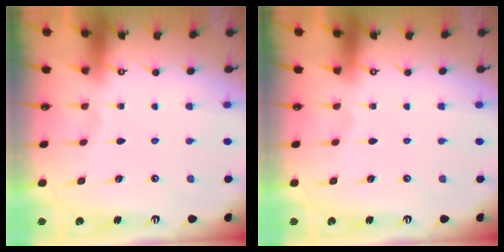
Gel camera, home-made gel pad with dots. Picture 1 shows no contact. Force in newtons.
{"total": 0.0}